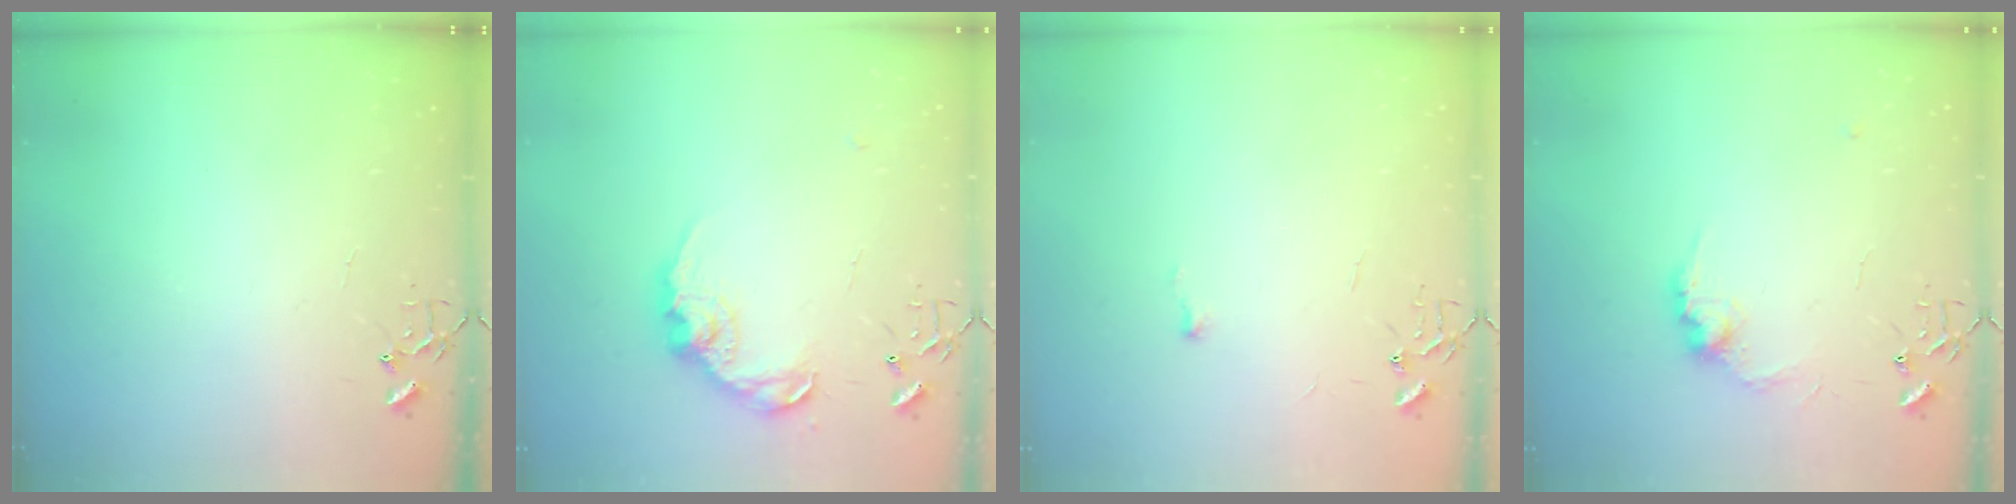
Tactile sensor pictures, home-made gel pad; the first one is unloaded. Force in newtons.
{"total": 13.9, "press": 13.9, "slide": 0.8}
{"total": 3.5, "press": 3.5, "slide": 0.5}
{"total": 9.8, "press": 9.8, "slide": 0.5}